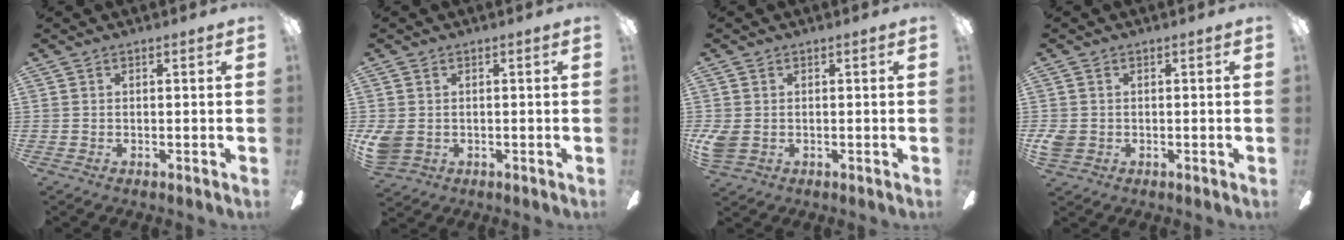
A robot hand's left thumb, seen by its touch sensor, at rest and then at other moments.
{"total": 4.6, "force": [-0.2, 3.8, 2.5], "torque": [-0.070, 0.000, -0.005]}
{"total": 3.6, "force": [-0.2, 2.9, 2.2], "torque": [-0.060, -0.002, -0.007]}
{"total": 3.0, "force": [-0.2, 2.7, 1.4], "torque": [-0.030, 0.003, -0.004]}